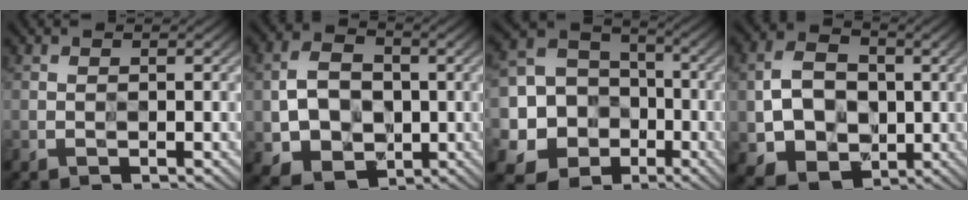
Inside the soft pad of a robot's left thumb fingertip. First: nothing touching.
{"total": 7.2, "force": [-0.2, 5.9, 4.1], "torque": [-0.094, -0.004, -0.004]}
{"total": 11.8, "force": [-2.9, 11.0, 3.1], "torque": [-0.111, -0.006, -0.079]}
{"total": 8.2, "force": [0.1, 6.8, 4.6], "torque": [-0.108, -0.002, 0.001]}